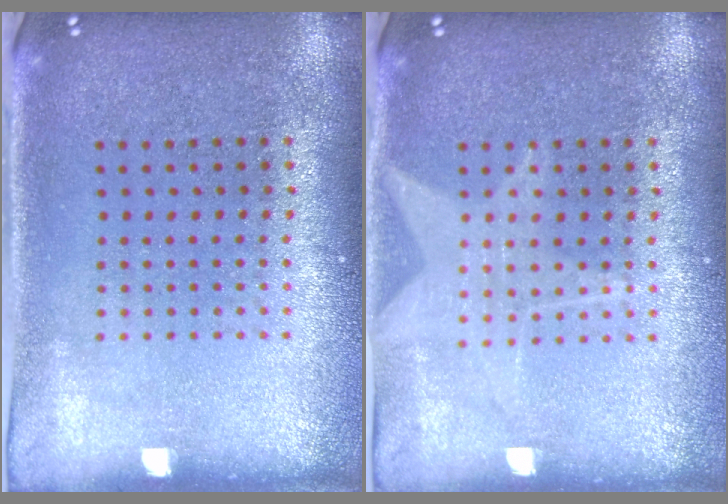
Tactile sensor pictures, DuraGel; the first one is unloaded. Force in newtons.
{"total": 1.8, "press": 1.8, "slide": 0.3}